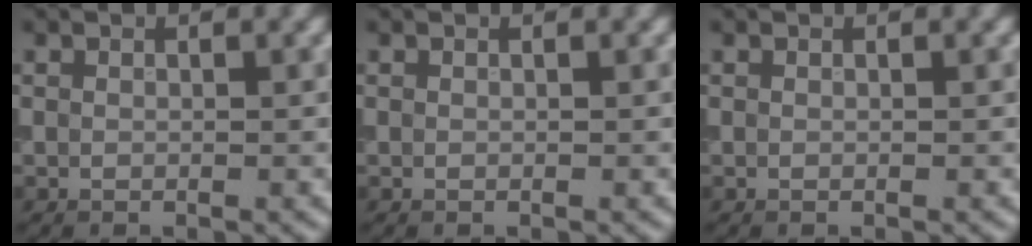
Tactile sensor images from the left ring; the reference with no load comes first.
{"total": 0.0}
{"total": 0.0}